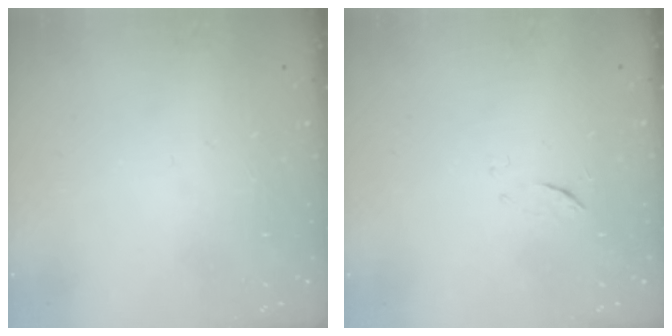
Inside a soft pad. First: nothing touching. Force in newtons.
{"total": 5.2, "press": 5.1, "slide": 0.7}